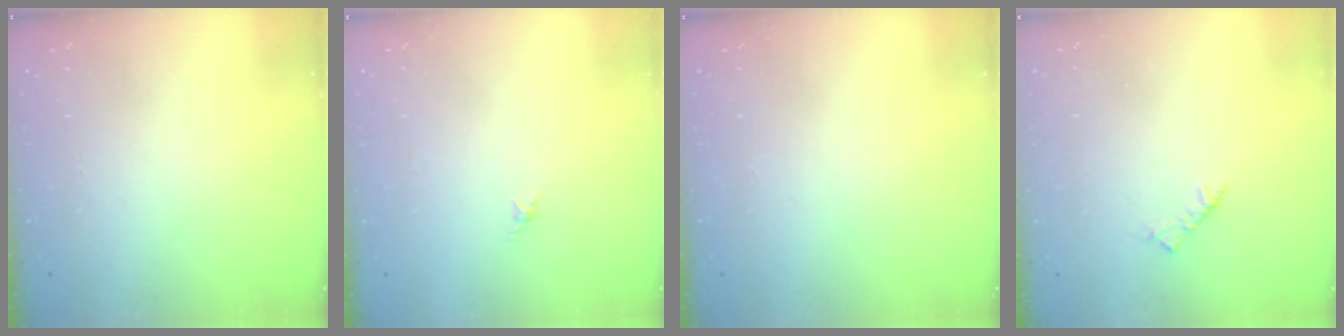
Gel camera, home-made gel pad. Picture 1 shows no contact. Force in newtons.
{"total": 0.0}
{"total": 0.0}
{"total": 2.5, "press": 2.4, "slide": 0.7}